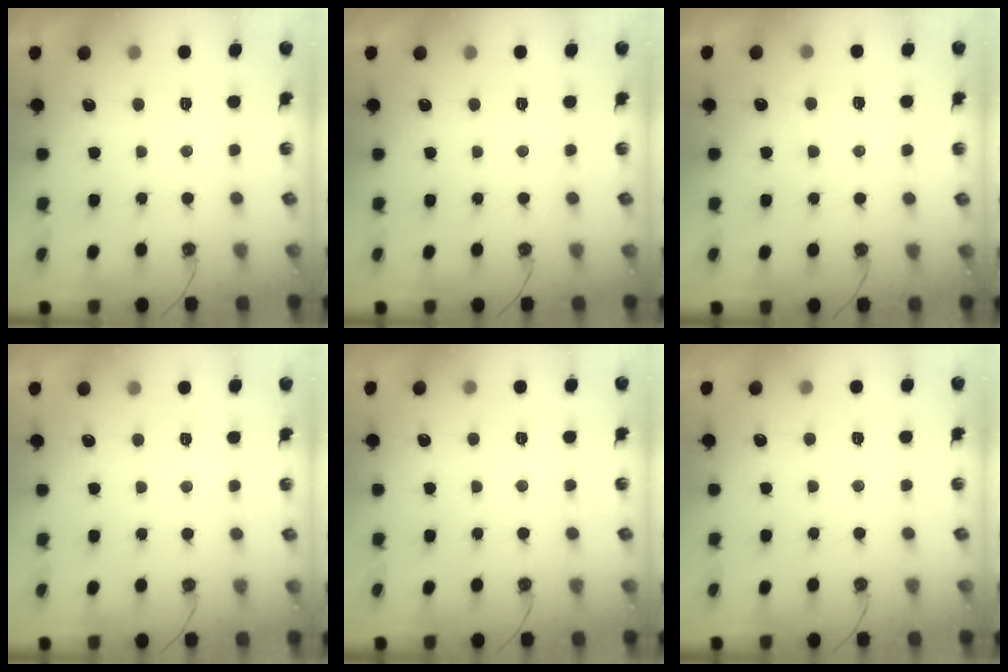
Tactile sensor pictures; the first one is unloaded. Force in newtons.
{"total": 0.0}
{"total": 5.3, "press": 5.3, "slide": 0.6}
{"total": 2.3, "press": 2.3, "slide": 0.4}
{"total": 2.8, "press": 2.8, "slide": 0.5}
{"total": 2.6, "press": 2.6, "slide": 0.3}